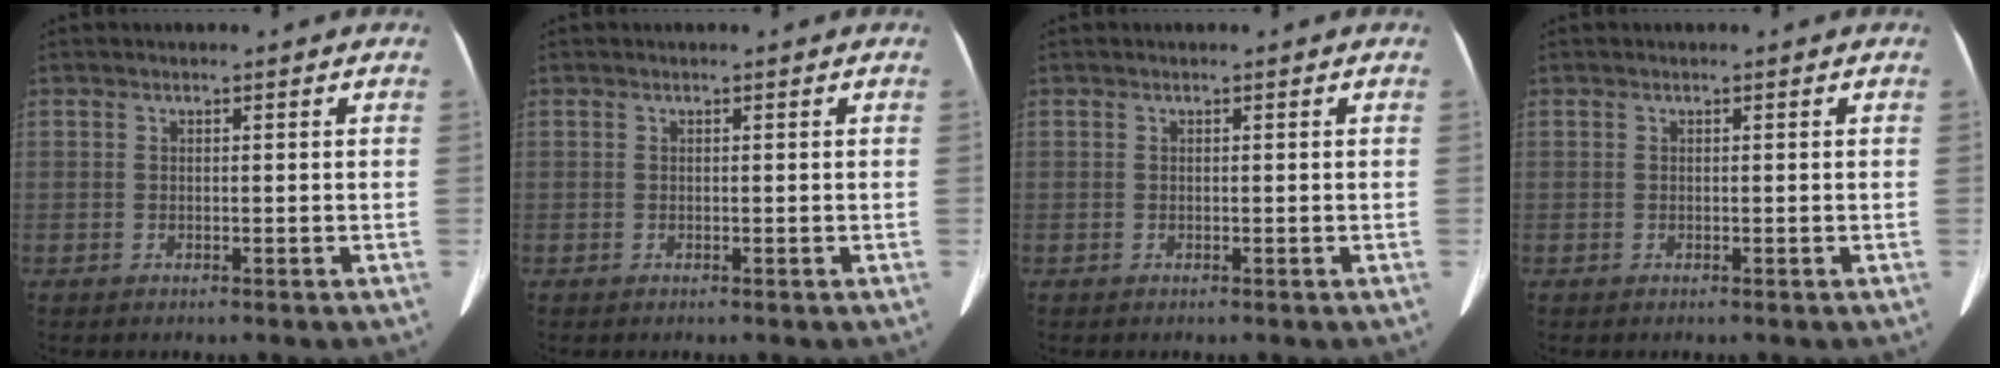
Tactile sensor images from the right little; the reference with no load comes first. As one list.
[{"total": 0.0}, {"total": 0.0}, {"total": 0.0}]